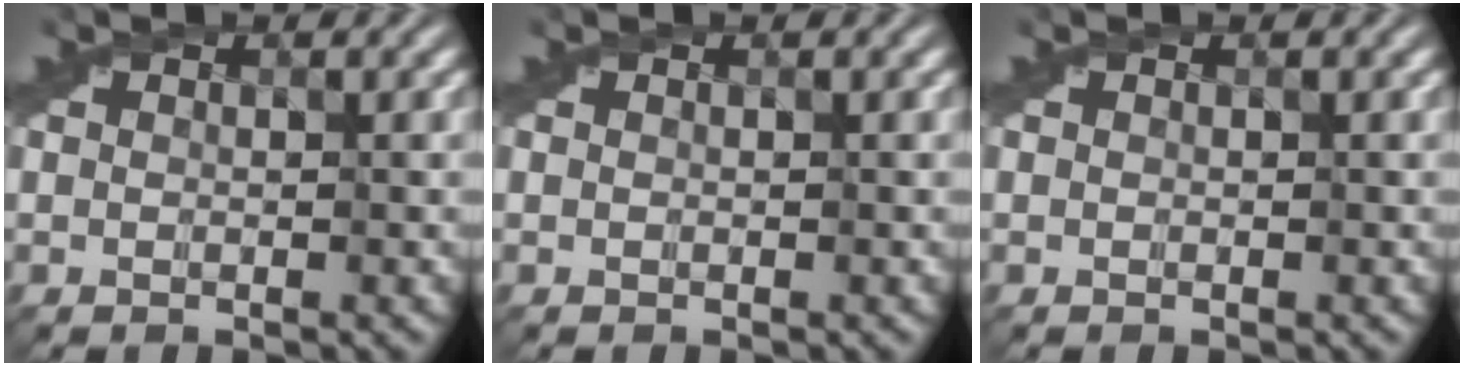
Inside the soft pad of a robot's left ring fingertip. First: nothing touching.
{"total": 0.0}
{"total": 0.0}